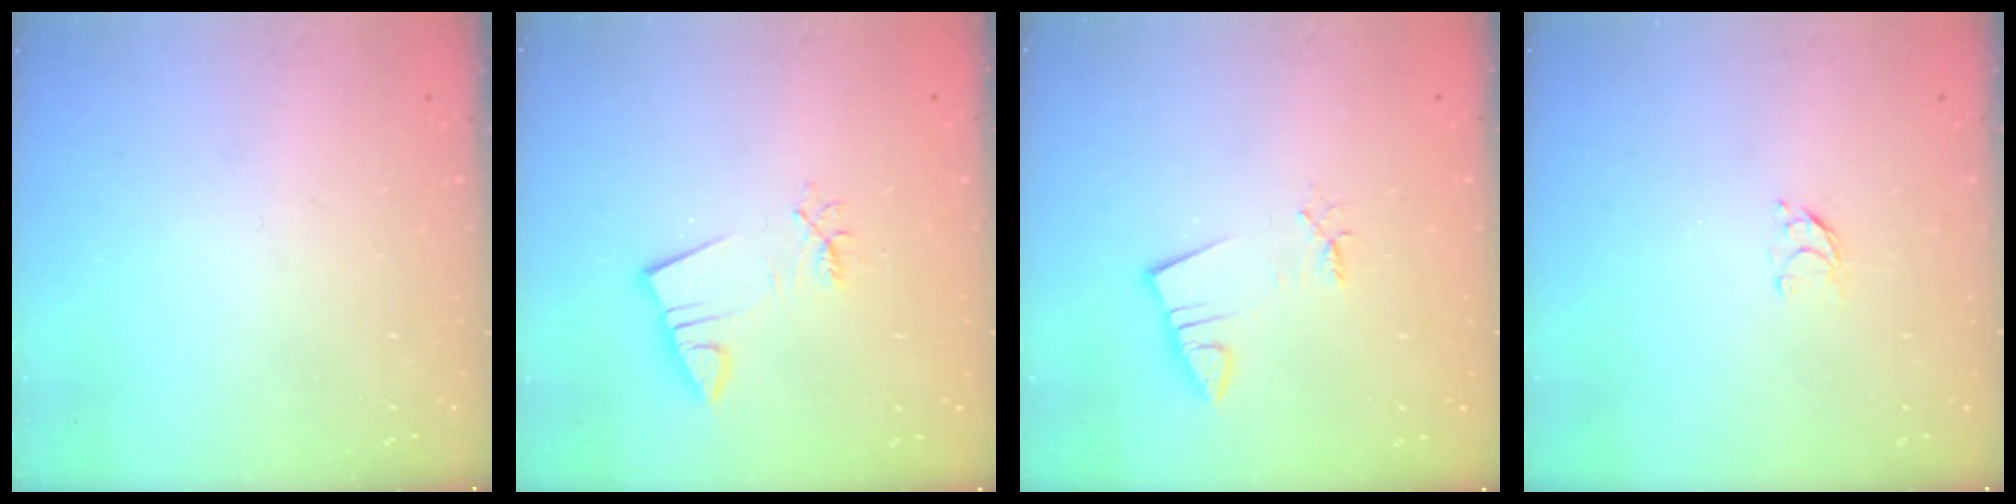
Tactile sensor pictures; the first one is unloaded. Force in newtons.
{"total": 3.9, "press": 3.8, "slide": 0.5}
{"total": 2.4, "press": 2.4, "slide": 0.3}
{"total": 2.9, "press": 2.9, "slide": 0.2}